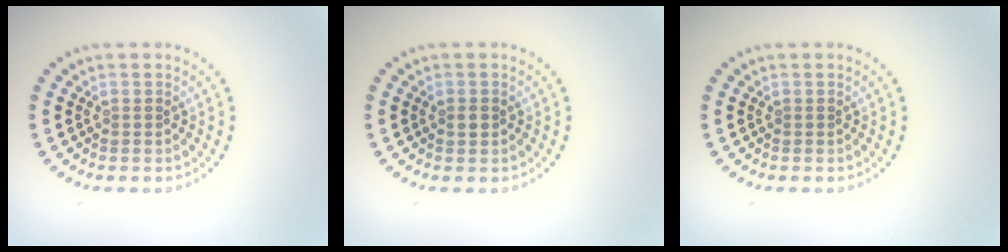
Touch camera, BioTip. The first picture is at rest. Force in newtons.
{"total": 1.1, "press": 1.1, "slide": 0.2}
{"total": 0.0}